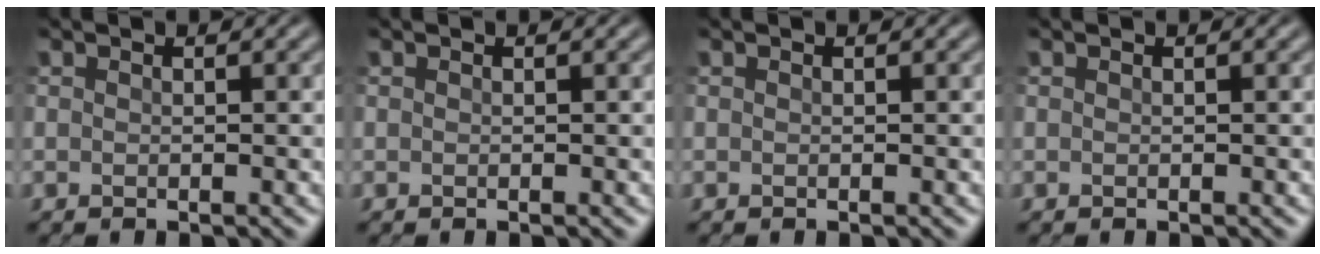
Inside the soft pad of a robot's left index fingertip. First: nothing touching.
{"total": 0.0}
{"total": 0.0}
{"total": 0.0}